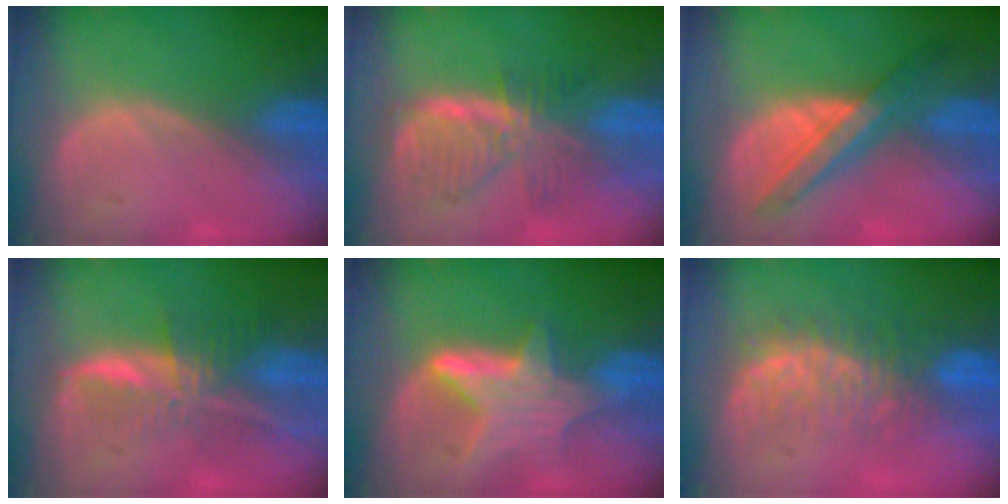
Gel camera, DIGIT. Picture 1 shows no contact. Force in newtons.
{"total": 7.7, "press": 6.9, "slide": 3.3}
{"total": 6.6, "press": 6.5, "slide": 1.2}
{"total": 7.6, "press": 6.4, "slide": 4.2}
{"total": 6.8, "press": 6.6, "slide": 1.7}
{"total": 7.8, "press": 7.6, "slide": 1.6}